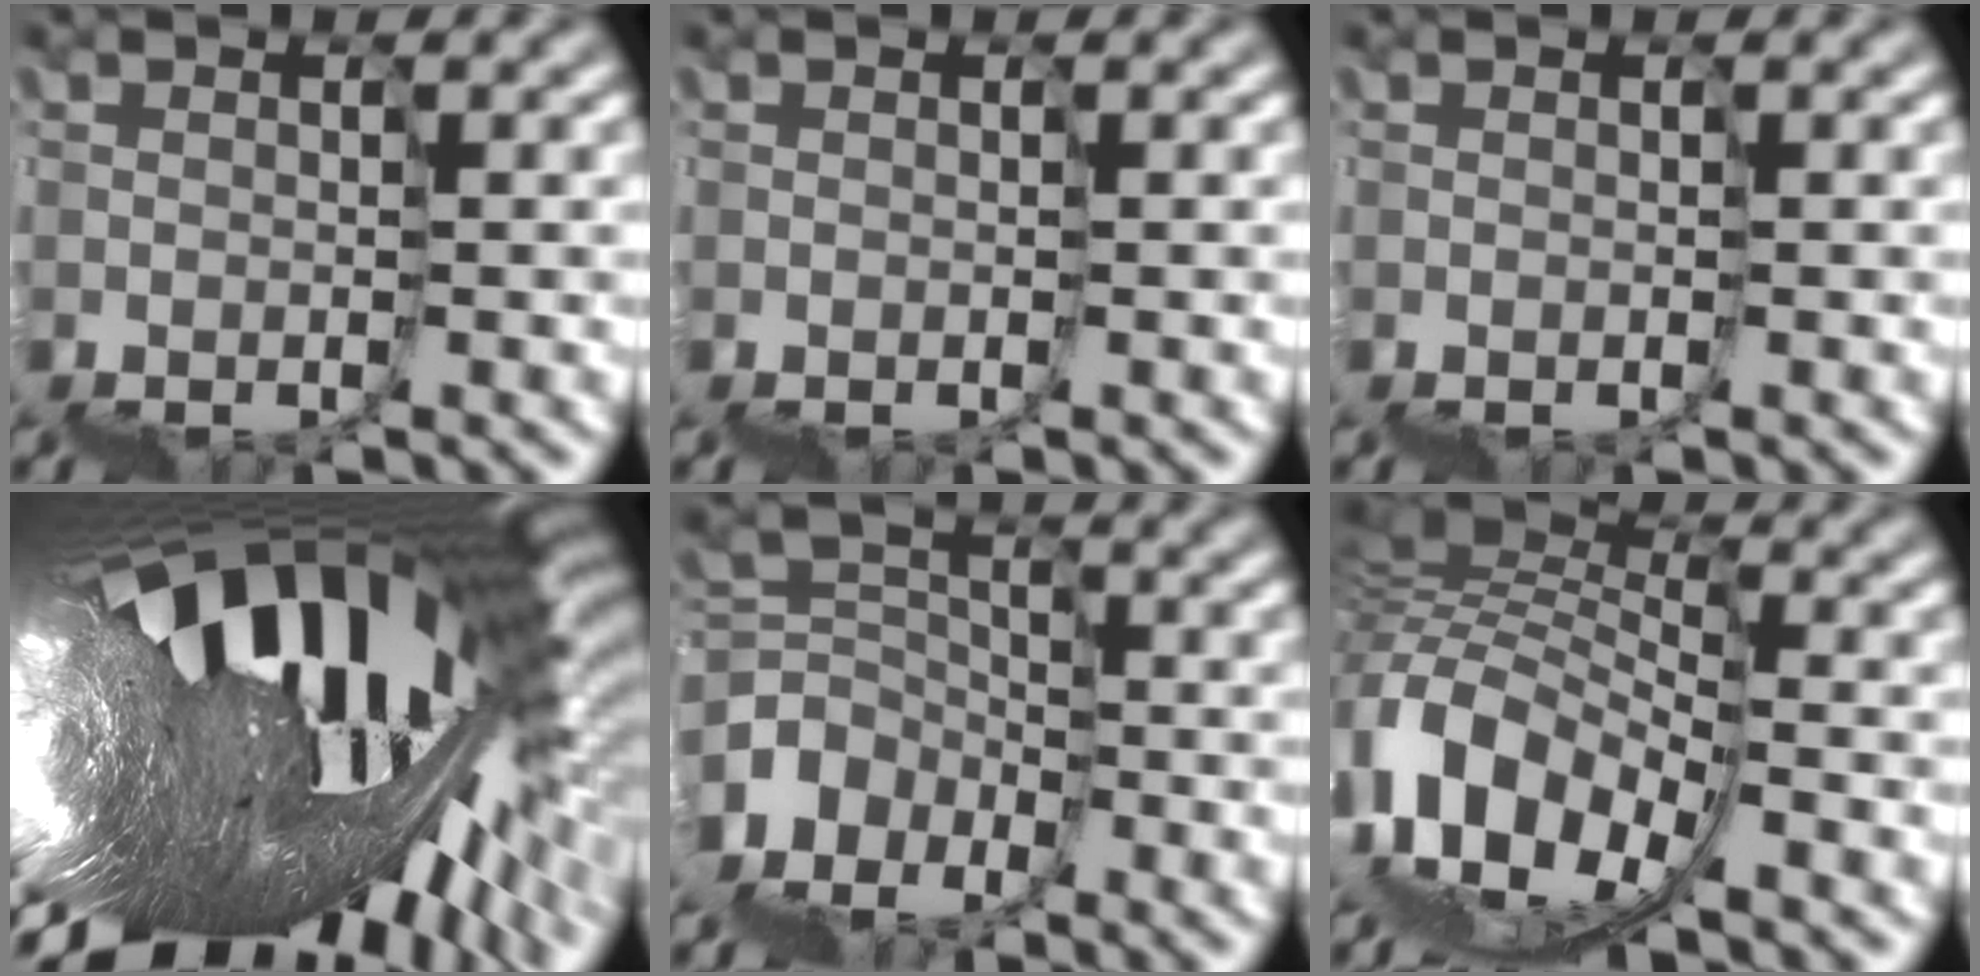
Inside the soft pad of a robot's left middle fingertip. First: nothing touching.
{"total": 0.0}
{"total": 0.0}
{"total": 19.1, "force": [3.6, 5.0, 18.1], "torque": [-0.284, 0.002, 0.048]}
{"total": 2.4, "force": [-0.3, 2.2, 1.0], "torque": [-0.006, 0.021, -0.020]}
{"total": 6.9, "force": [-1.0, 4.0, 5.5], "torque": [-0.101, 0.030, -0.029]}